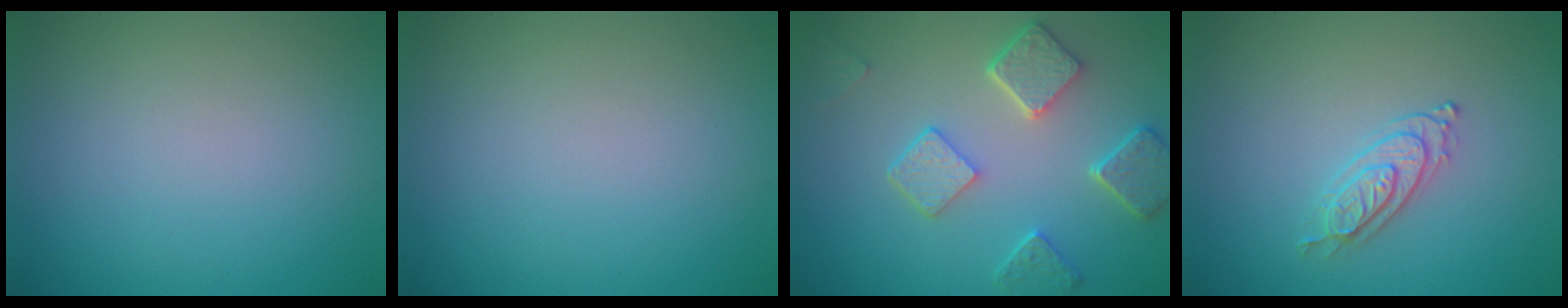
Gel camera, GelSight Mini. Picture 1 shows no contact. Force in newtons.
{"total": 0.0}
{"total": 5.0, "press": 3.9, "slide": 3.0}
{"total": 2.2, "press": 2.0, "slide": 0.7}